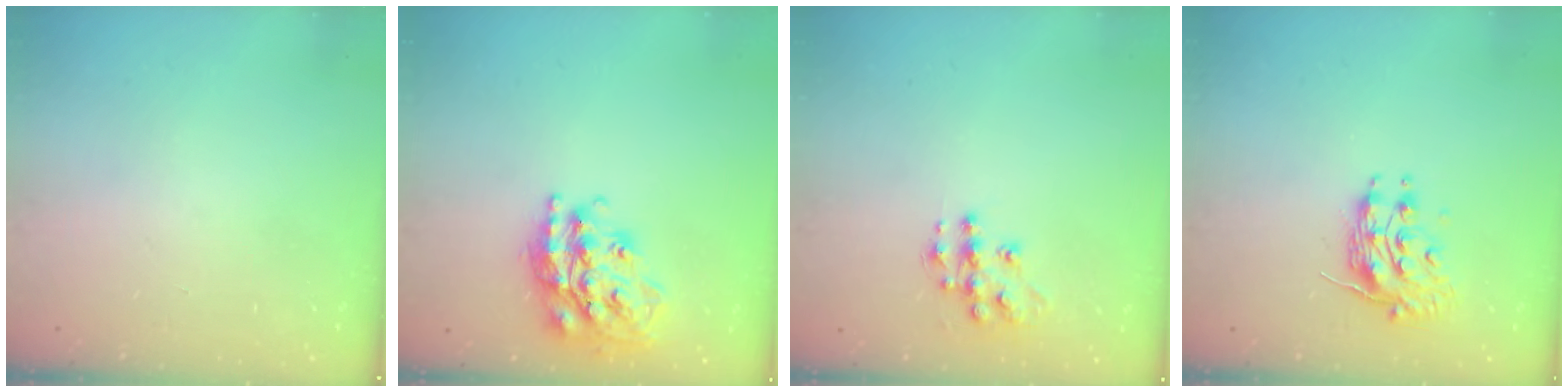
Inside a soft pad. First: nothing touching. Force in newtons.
{"total": 21.4, "press": 21.4, "slide": 1.6}
{"total": 11.4, "press": 11.4, "slide": 0.8}
{"total": 9.8, "press": 9.7, "slide": 0.8}